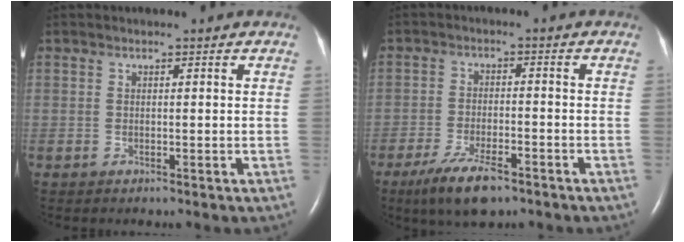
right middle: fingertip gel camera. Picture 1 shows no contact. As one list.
[{"total": 7.7, "force": [-5.2, 2.0, 5.3], "torque": [-0.103, -0.012, -0.089]}]